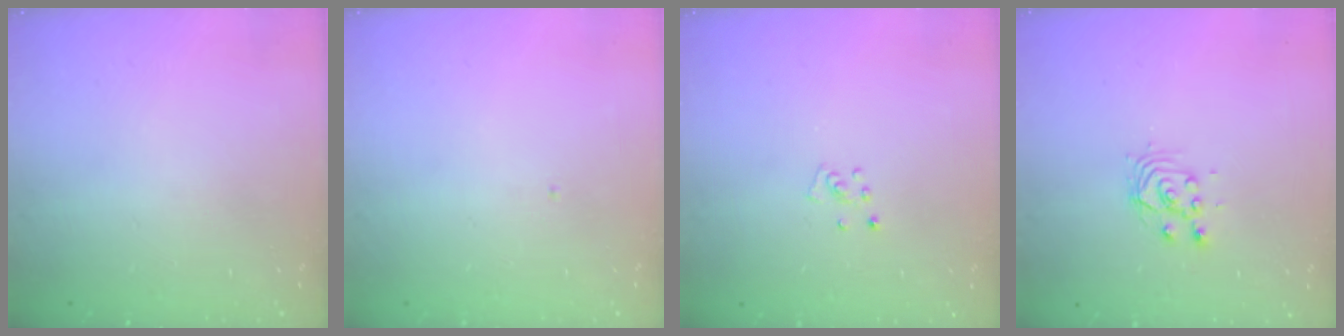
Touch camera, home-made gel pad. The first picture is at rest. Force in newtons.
{"total": 0.0}
{"total": 3.7, "press": 3.7, "slide": 0.3}
{"total": 3.6, "press": 3.6, "slide": 0.3}